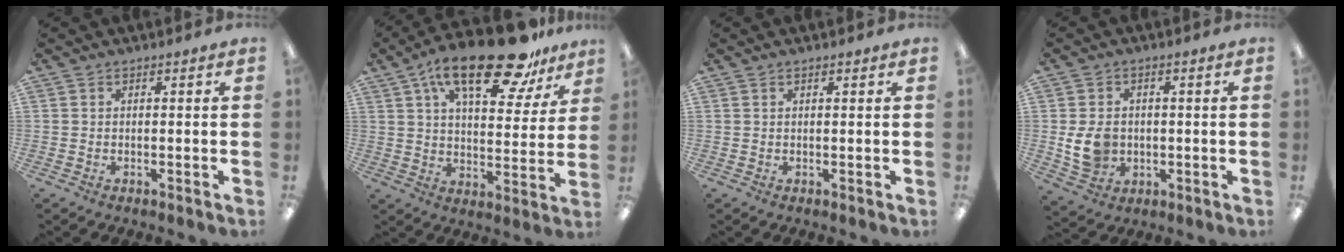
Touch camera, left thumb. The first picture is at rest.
{"total": 21.7, "force": [14.0, 8.5, 14.2], "torque": [-0.217, -0.072, 0.230]}
{"total": 0.7, "force": [0.5, 0.2, 0.4], "torque": [-0.009, 0.002, 0.009]}
{"total": 7.7, "force": [-0.4, 6.3, 4.4], "torque": [-0.086, 0.007, -0.004]}